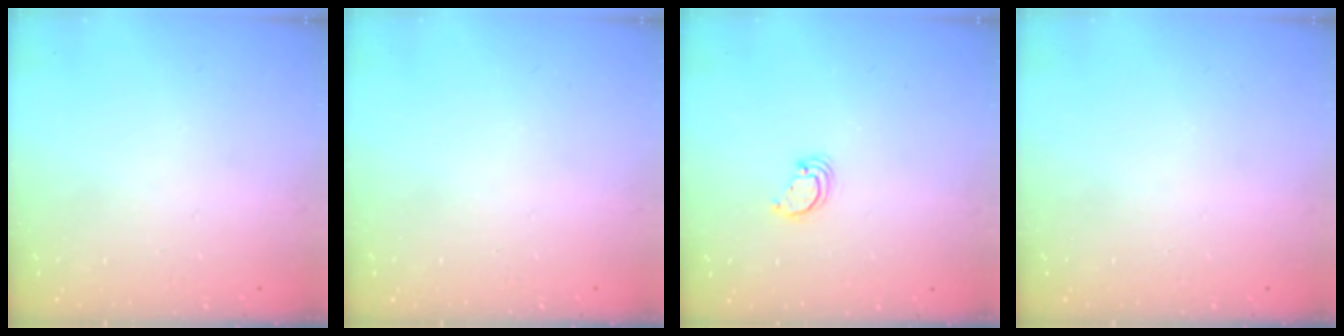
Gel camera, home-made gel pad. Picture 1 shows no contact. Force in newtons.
{"total": 0.0}
{"total": 2.9, "press": 2.9, "slide": 0.1}
{"total": 0.0}